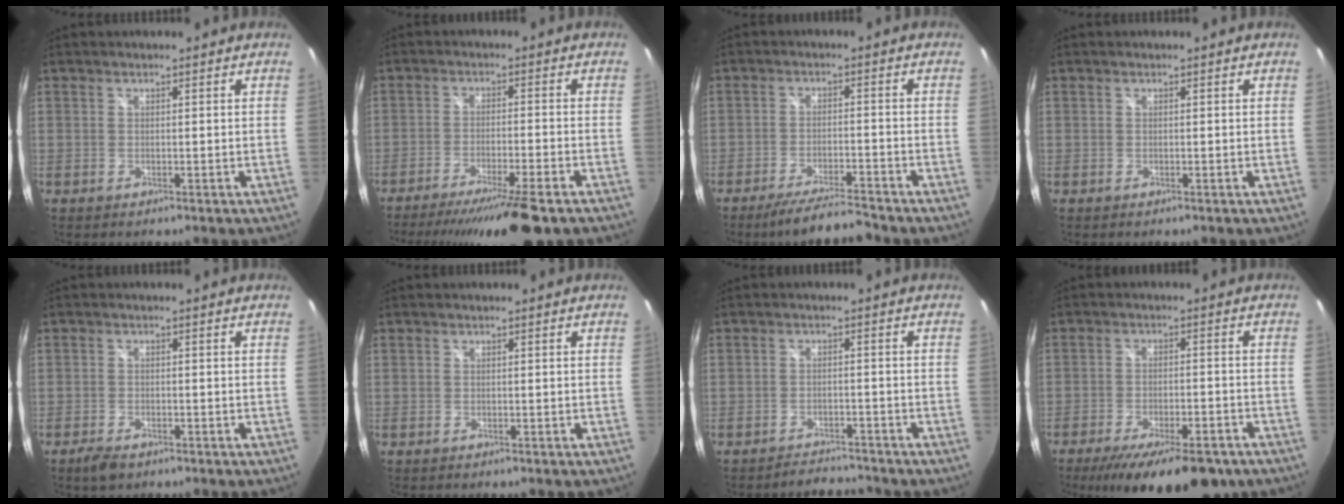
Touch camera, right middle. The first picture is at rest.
{"total": 14.7, "force": [-12.0, 0.8, 8.5], "torque": [-0.159, -0.024, -0.185]}
{"total": 8.5, "force": [-7.6, 0.4, 3.7], "torque": [-0.082, -0.007, -0.127]}
{"total": 0.0}
{"total": 3.6, "force": [-2.6, 1.4, 2.0], "torque": [-0.050, -0.010, -0.048]}
{"total": 0.0}
{"total": 4.4, "force": [-4.3, 0.8, 0.4], "torque": [-0.019, 0.003, -0.065]}
{"total": 16.8, "force": [-12.2, 5.4, 10.3], "torque": [-0.188, -0.039, -0.174]}